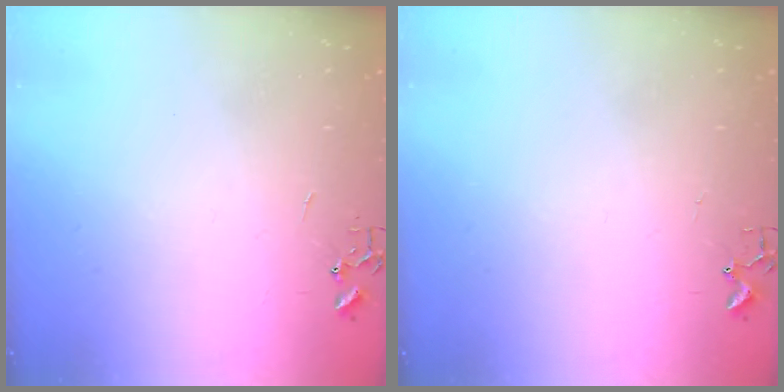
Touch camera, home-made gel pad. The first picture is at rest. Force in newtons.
{"total": 4.0, "press": 3.9, "slide": 0.4}